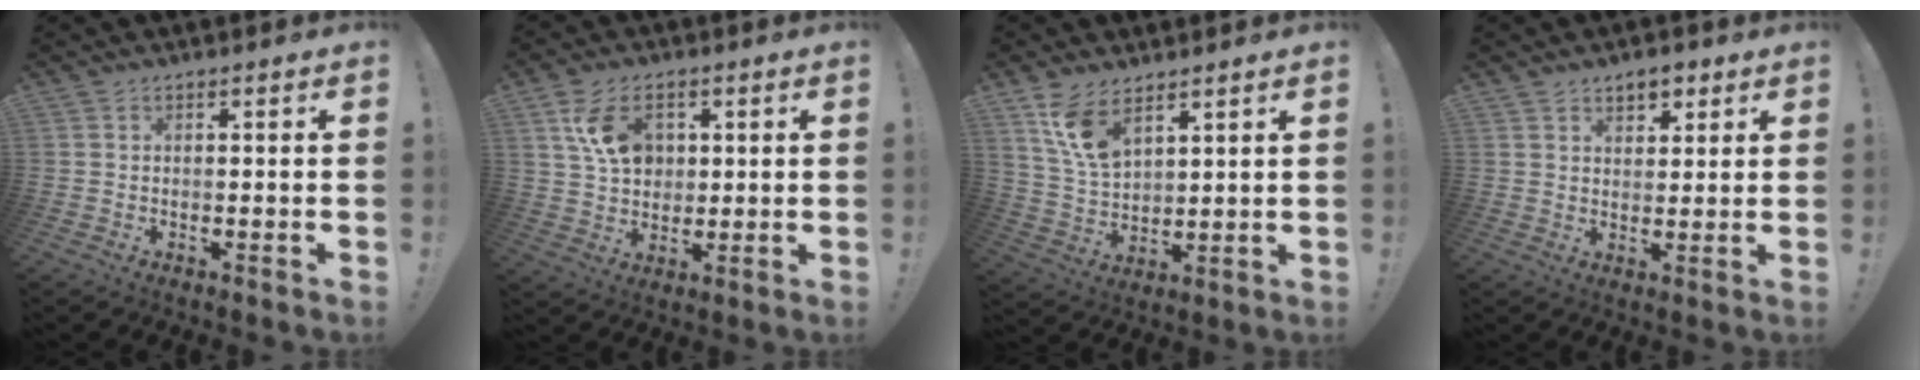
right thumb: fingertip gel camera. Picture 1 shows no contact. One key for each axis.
{"total": 11.4, "fx": 4.2, "fy": 7.8, "fz": 7.1, "tx": -0.113, "ty": -0.004, "tz": 0.080}
{"total": 10.6, "fx": 7.1, "fy": 5.1, "fz": 6.0, "tx": -0.118, "ty": -0.035, "tz": 0.136}
{"total": 4.9, "fx": 3.1, "fy": 3.2, "fz": 2.2, "tx": -0.019, "ty": -0.013, "tz": 0.054}